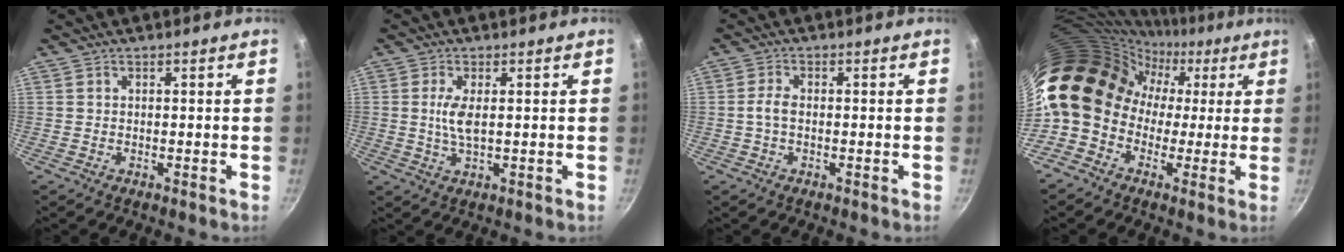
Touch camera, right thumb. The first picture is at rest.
{"total": 4.2, "force": [0.5, 1.5, 3.9], "torque": [-0.086, -0.002, 0.011]}
{"total": 2.6, "force": [-0.3, 1.4, 2.1], "torque": [-0.048, 0.012, -0.011]}
{"total": 17.9, "force": [1.4, 15.3, 9.2], "torque": [-0.122, 0.055, 0.008]}